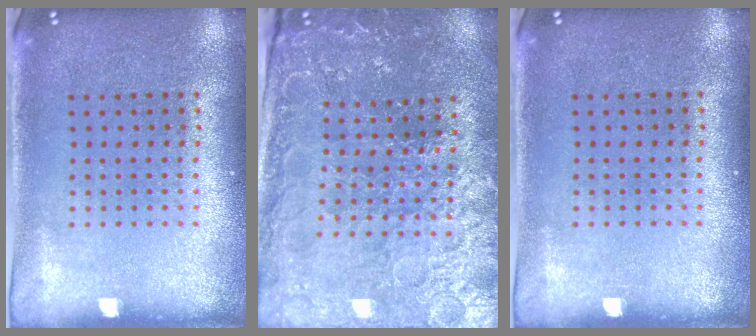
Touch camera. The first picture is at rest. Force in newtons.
{"total": 3.3, "press": 3.3, "slide": 0.4}
{"total": 0.0}